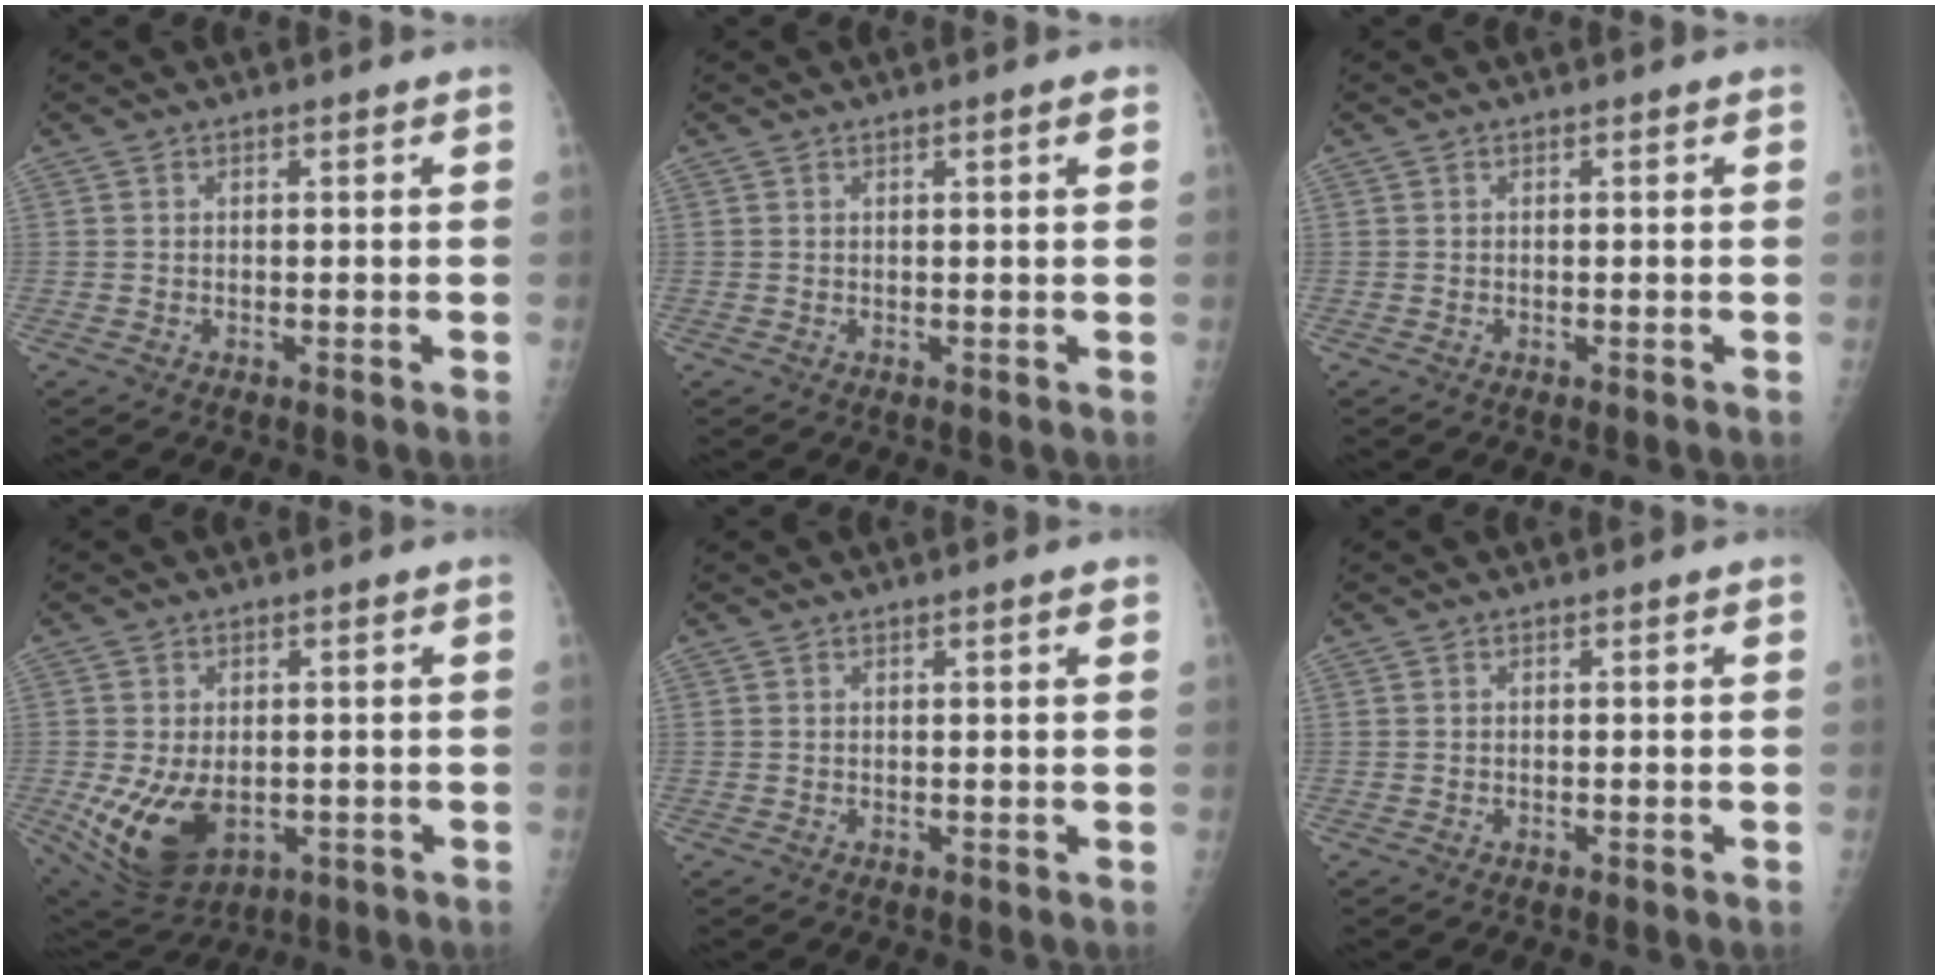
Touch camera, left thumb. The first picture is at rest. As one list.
[{"total": 1.6, "force": [0.8, 0.1, 1.4], "torque": [-0.022, -0.001, 0.011]}, {"total": 0.0}, {"total": 11.8, "force": [-2.2, 7.5, 8.8], "torque": [-0.152, -0.009, -0.015]}, {"total": 1.3, "force": [0.7, 0.1, 1.1], "torque": [-0.016, -0.001, 0.009]}, {"total": 0.0}]